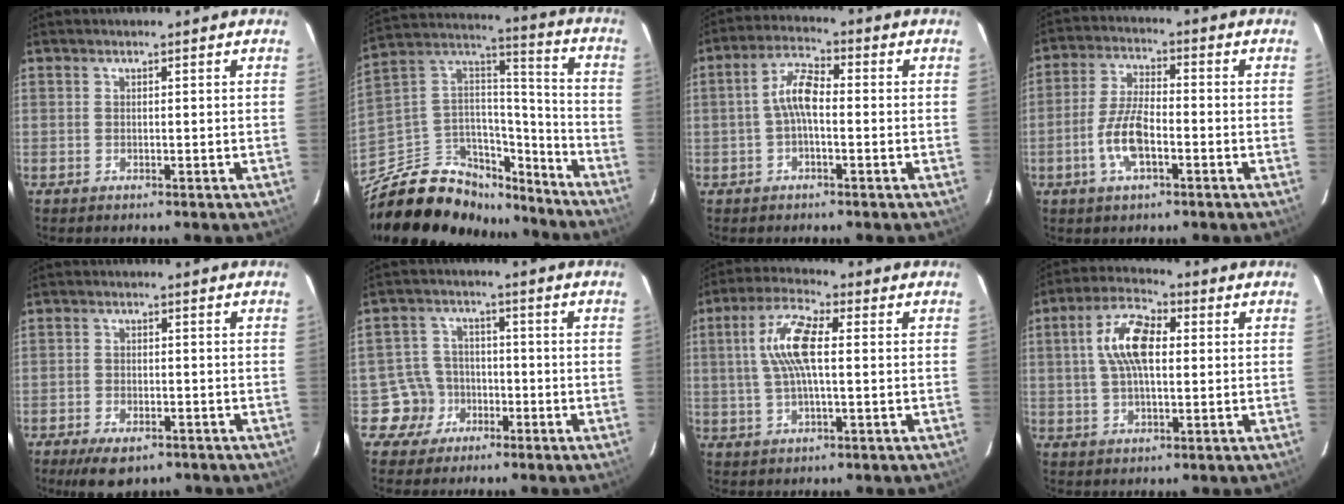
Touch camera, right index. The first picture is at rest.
{"total": 24.3, "force": [-18.3, 12.3, 10.1], "torque": [-0.209, 0.061, -0.284]}
{"total": 5.7, "force": [-0.8, 2.1, 5.2], "torque": [-0.108, 0.020, -0.017]}
{"total": 8.4, "force": [-3.2, 3.0, 7.2], "torque": [-0.151, 0.003, -0.060]}
{"total": 7.4, "force": [-5.2, 3.4, 4.1], "torque": [-0.092, -0.016, -0.080]}
{"total": 6.3, "force": [-3.1, 5.5, -0.3], "torque": [-0.005, 0.027, -0.052]}
{"total": 9.5, "force": [1.2, 2.8, 9.0], "torque": [-0.180, 0.014, 0.023]}
{"total": 10.1, "force": [1.6, 4.7, 8.8], "torque": [-0.168, 0.021, 0.027]}